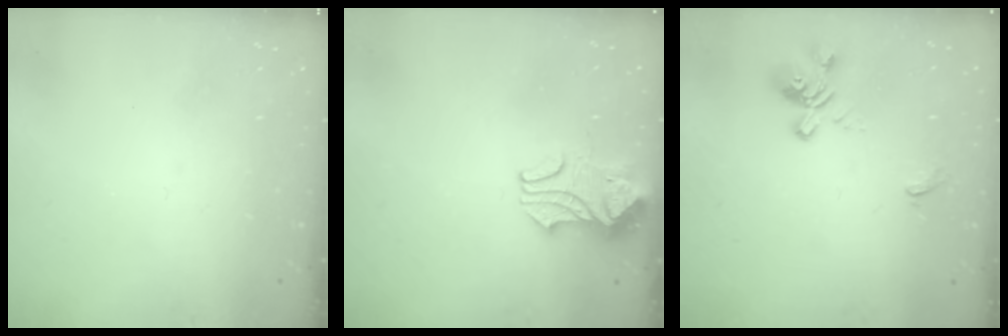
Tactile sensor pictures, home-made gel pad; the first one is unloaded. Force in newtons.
{"total": 2.3, "press": 2.1, "slide": 0.8}
{"total": 1.4, "press": 0.8, "slide": 1.2}